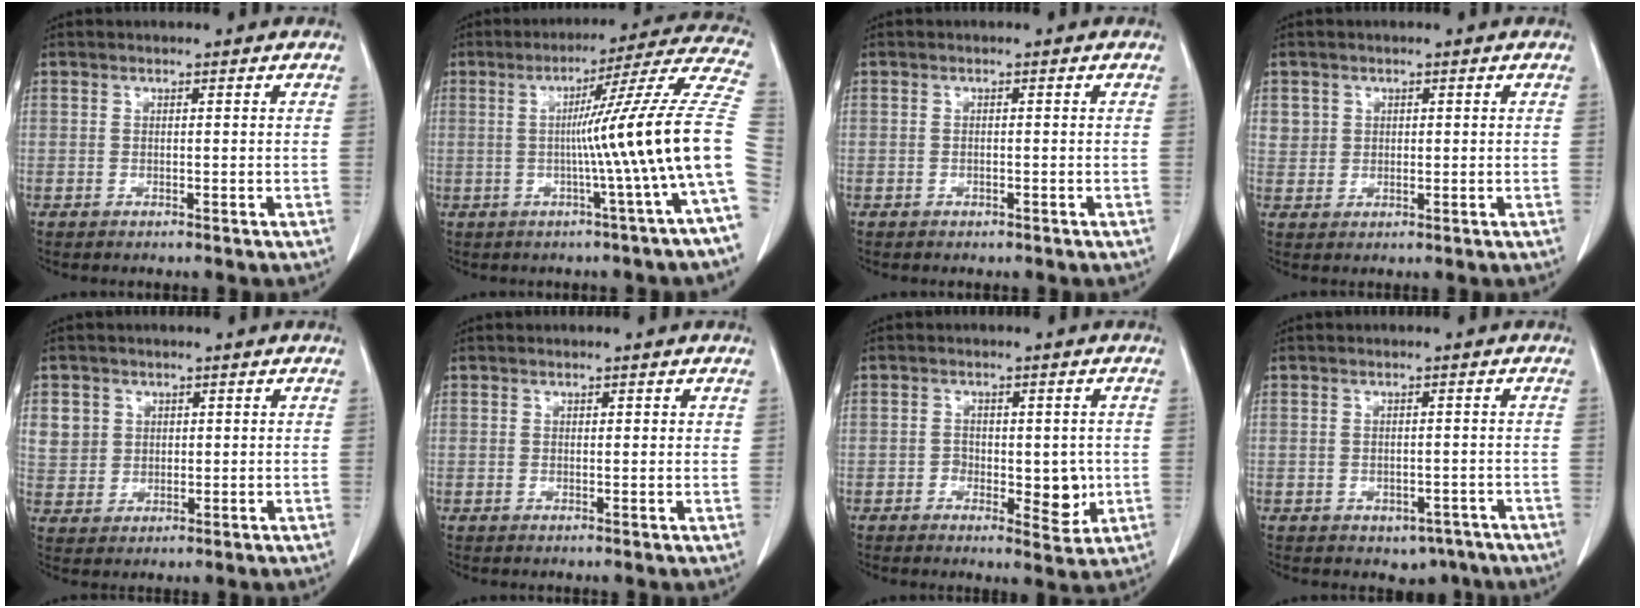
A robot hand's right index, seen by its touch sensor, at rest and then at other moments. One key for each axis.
{"total": 17.0, "fx": -2.5, "fy": -3.5, "fz": 16.5, "tx": -0.211, "ty": 0.004, "tz": -0.045}
{"total": 0.6, "fx": -0.4, "fy": 0.4, "fz": 0.1, "tx": -0.006, "ty": 0.002, "tz": -0.005}
{"total": 2.8, "fx": 1.1, "fy": 2.6, "fz": 0.4, "tx": 0.004, "ty": 0.000, "tz": 0.020}
{"total": 5.5, "fx": 1.9, "fy": 5.1, "fz": 1.1, "tx": -0.021, "ty": 0.007, "tz": 0.046}
{"total": 0.9, "fx": 0.5, "fy": 0.4, "fz": 0.6, "tx": -0.006, "ty": 0.000, "tz": 0.005}
{"total": 5.9, "fx": -1.1, "fy": 3.4, "fz": 4.7, "tx": -0.050, "ty": -0.002, "tz": -0.009}
{"total": 3.5, "fx": -2.2, "fy": 2.5, "fz": 1.2, "tx": -0.007, "ty": 0.007, "tz": -0.020}